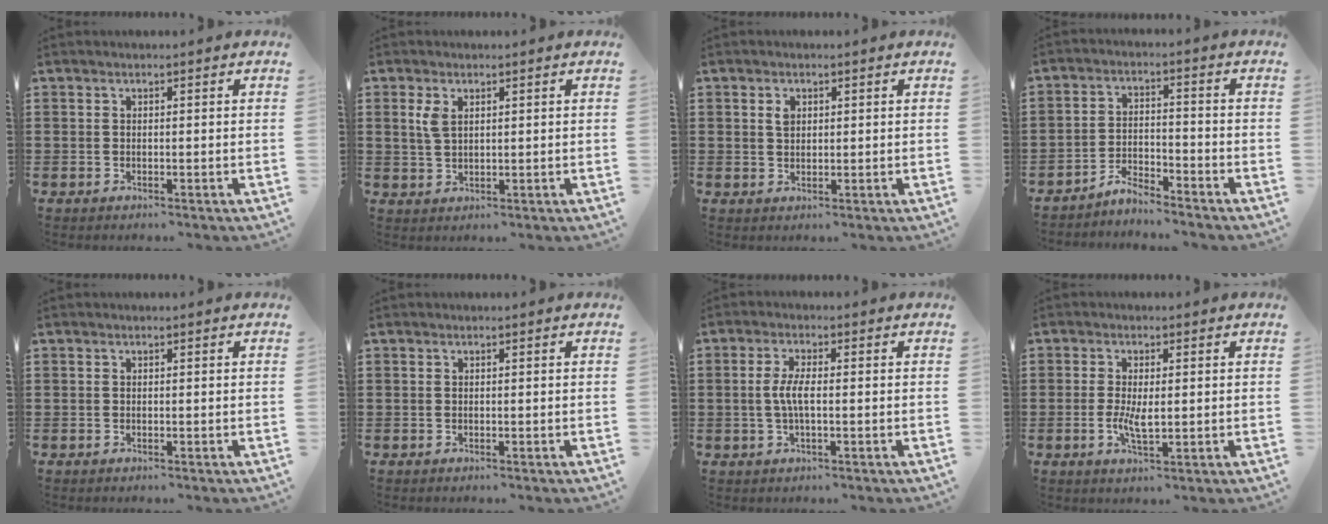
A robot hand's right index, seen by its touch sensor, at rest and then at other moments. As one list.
[{"total": 2.8, "force": [1.2, 1.4, 2.1], "torque": [-0.048, 0.005, 0.021]}, {"total": 1.8, "force": [0.7, 1.1, 1.2], "torque": [-0.026, 0.004, 0.013]}, {"total": 3.5, "force": [-3.5, 0.2, 0.3], "torque": [-0.014, 0.004, -0.073]}, {"total": 0.0}, {"total": 0.0}, {"total": 3.7, "force": [-0.4, 1.0, 3.6], "torque": [-0.080, -0.003, -0.013]}, {"total": 4.2, "force": [-0.3, 1.6, 3.9], "torque": [-0.077, -0.002, -0.007]}]